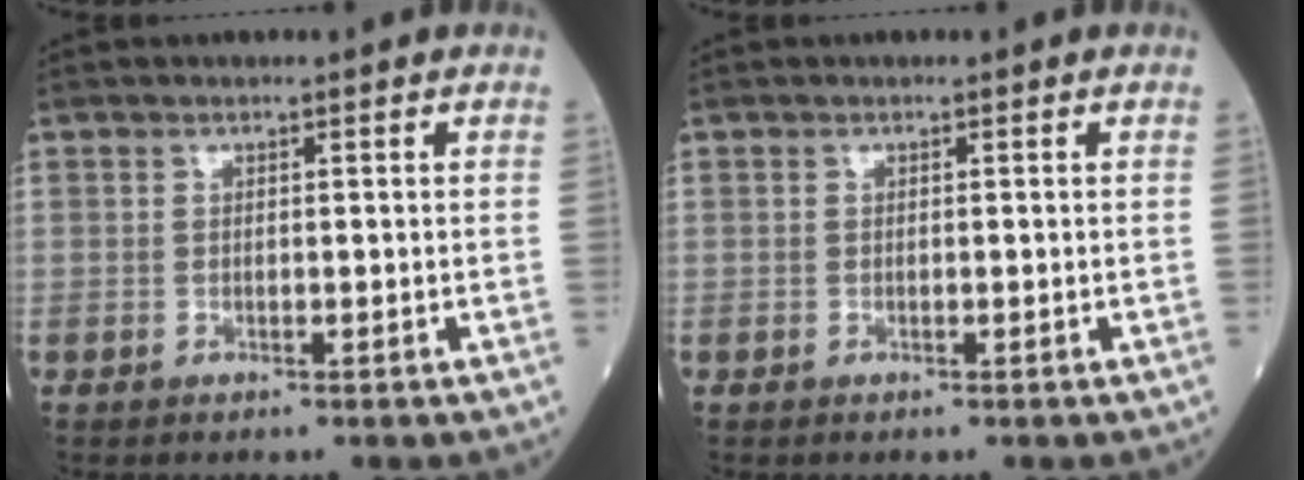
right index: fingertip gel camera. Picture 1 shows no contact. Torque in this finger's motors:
{"motor_torque": [0.03, -0.01, 0.02, -0.01]}